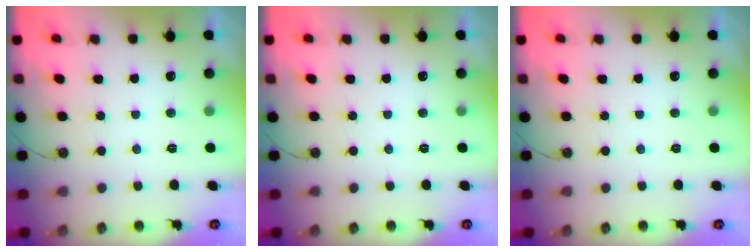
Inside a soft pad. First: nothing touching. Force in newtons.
{"total": 0.0}
{"total": 0.0}